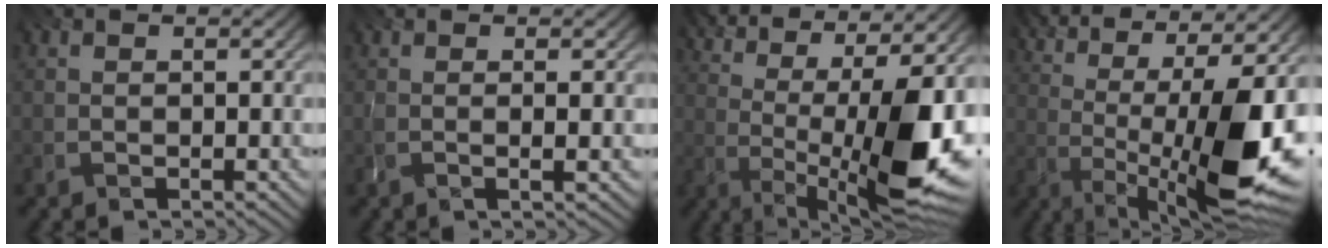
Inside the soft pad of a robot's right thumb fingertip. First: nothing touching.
{"total": 1.7, "force": [0.2, -0.1, 1.7], "torque": [-0.024, 0.002, -0.008]}
{"total": 16.8, "force": [1.2, 6.4, 15.5], "torque": [-0.222, 0.015, 0.025]}
{"total": 17.8, "force": [-0.1, 6.5, 16.6], "torque": [-0.240, 0.006, 0.001]}